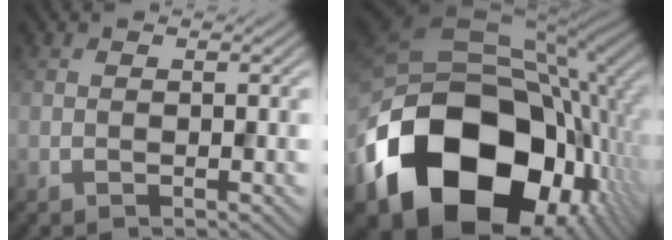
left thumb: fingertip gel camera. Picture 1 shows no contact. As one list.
[{"total": 20.4, "force": [-7.6, 14.3, 12.4], "torque": [-0.262, -0.046, -0.108]}]